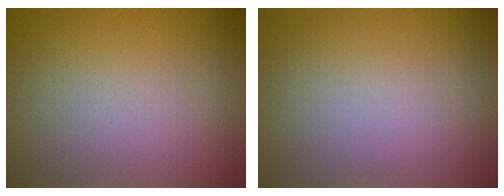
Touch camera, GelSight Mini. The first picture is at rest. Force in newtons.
{"total": 0.0}